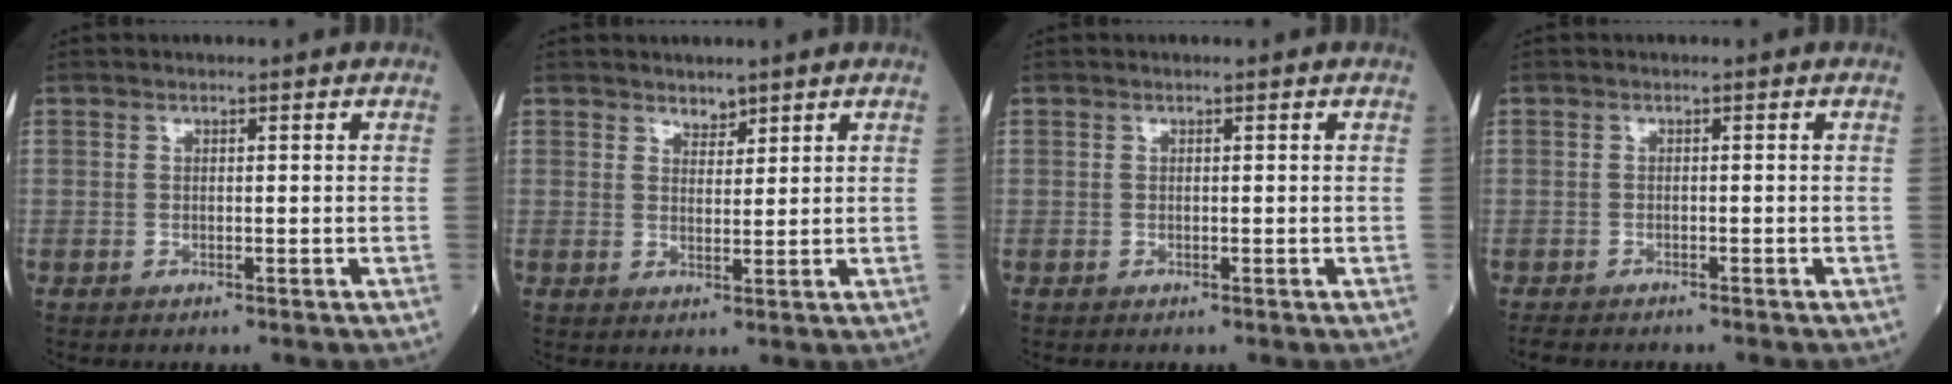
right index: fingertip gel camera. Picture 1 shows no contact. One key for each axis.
{"total": 1.9, "fx": 1.7, "fy": 0.8, "fz": 0.4, "tx": -0.002, "ty": -0.005, "tz": 0.027}
{"total": 0.0}
{"total": 2.9, "fx": -2.6, "fy": 1.0, "fz": 0.9, "tx": -0.016, "ty": -0.005, "tz": -0.038}